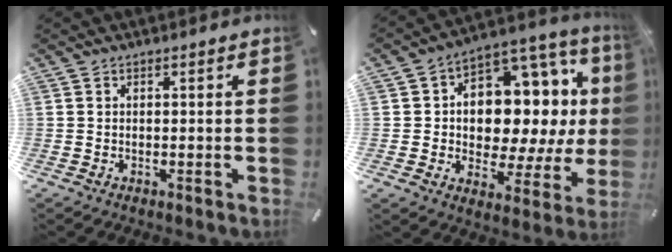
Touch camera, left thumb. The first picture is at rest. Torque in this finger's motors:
{"motor_torque": [2.66, 2.35, 0.58, -0.34, 0.33]}